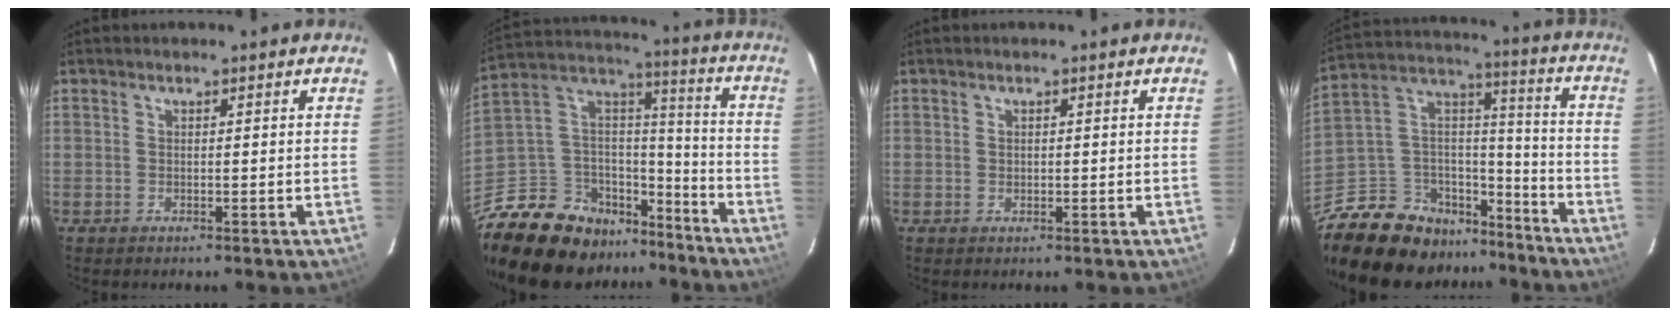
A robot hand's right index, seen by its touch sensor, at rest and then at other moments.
{"total": 23.0, "force": [-18.0, 11.5, 8.5], "torque": [-0.200, 0.057, -0.289]}
{"total": 0.6, "force": [0.1, 0.5, 0.2], "torque": [-0.001, 0.000, 0.003]}
{"total": 22.9, "force": [-18.1, 11.4, 8.0], "torque": [-0.190, 0.064, -0.288]}